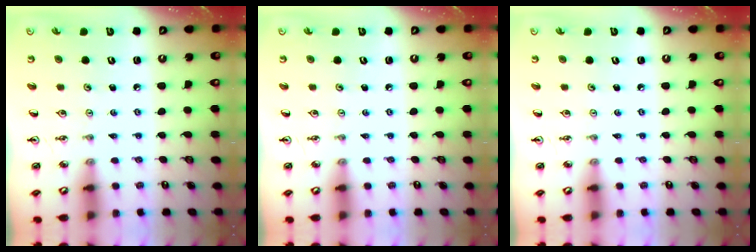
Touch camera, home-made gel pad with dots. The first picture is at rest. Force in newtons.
{"total": 0.0}
{"total": 0.0}